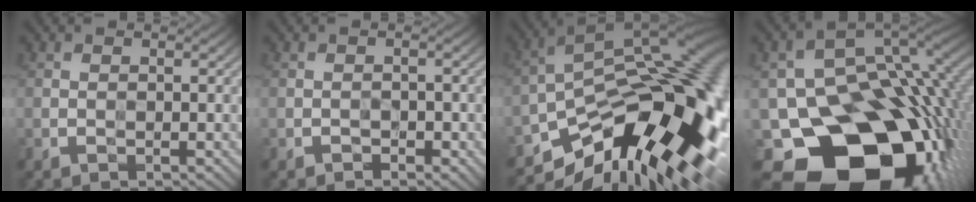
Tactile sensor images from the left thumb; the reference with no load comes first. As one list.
[{"total": 1.2, "force": [-0.8, 0.7, 0.5], "torque": [-0.006, 0.000, -0.015]}, {"total": 18.9, "force": [-8.0, 8.6, 14.9], "torque": [-0.225, -0.007, -0.134]}, {"total": 20.8, "force": [-8.3, 14.4, 12.5], "torque": [-0.226, -0.058, -0.115]}]